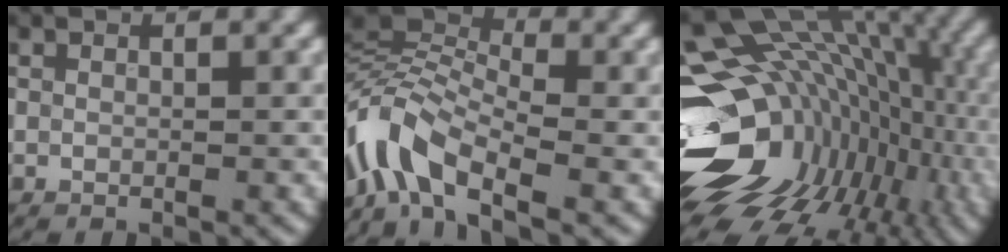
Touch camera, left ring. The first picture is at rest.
{"total": 7.8, "force": [-3.6, 3.7, 5.8], "torque": [-0.111, 0.018, -0.089]}
{"total": 18.2, "force": [-2.9, 12.9, 12.5], "torque": [-0.187, 0.006, -0.003]}